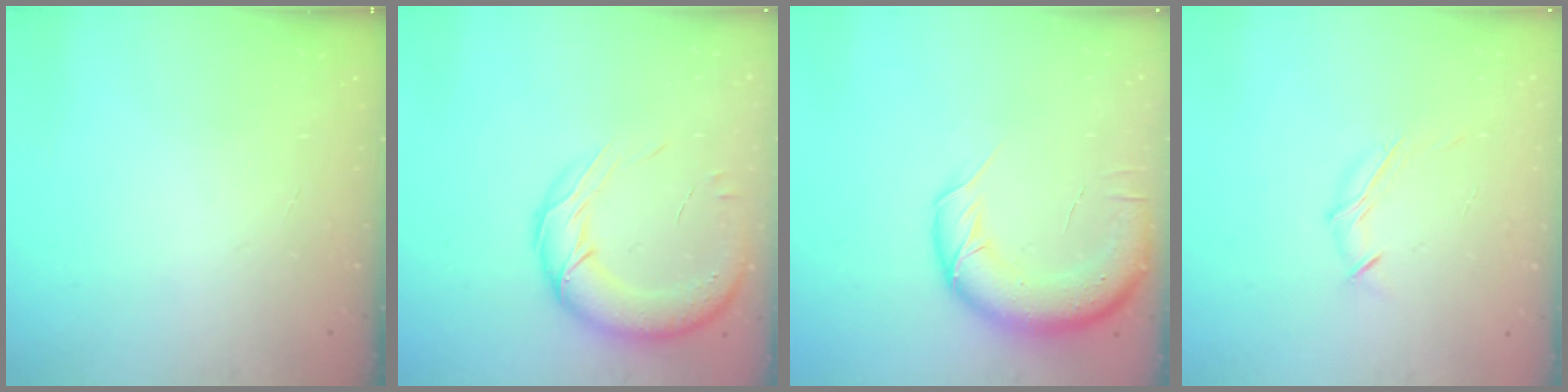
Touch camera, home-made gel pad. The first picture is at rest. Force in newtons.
{"total": 16.4, "press": 15.8, "slide": 4.5}
{"total": 14.6, "press": 14.3, "slide": 3.1}
{"total": 5.7, "press": 5.6, "slide": 0.7}